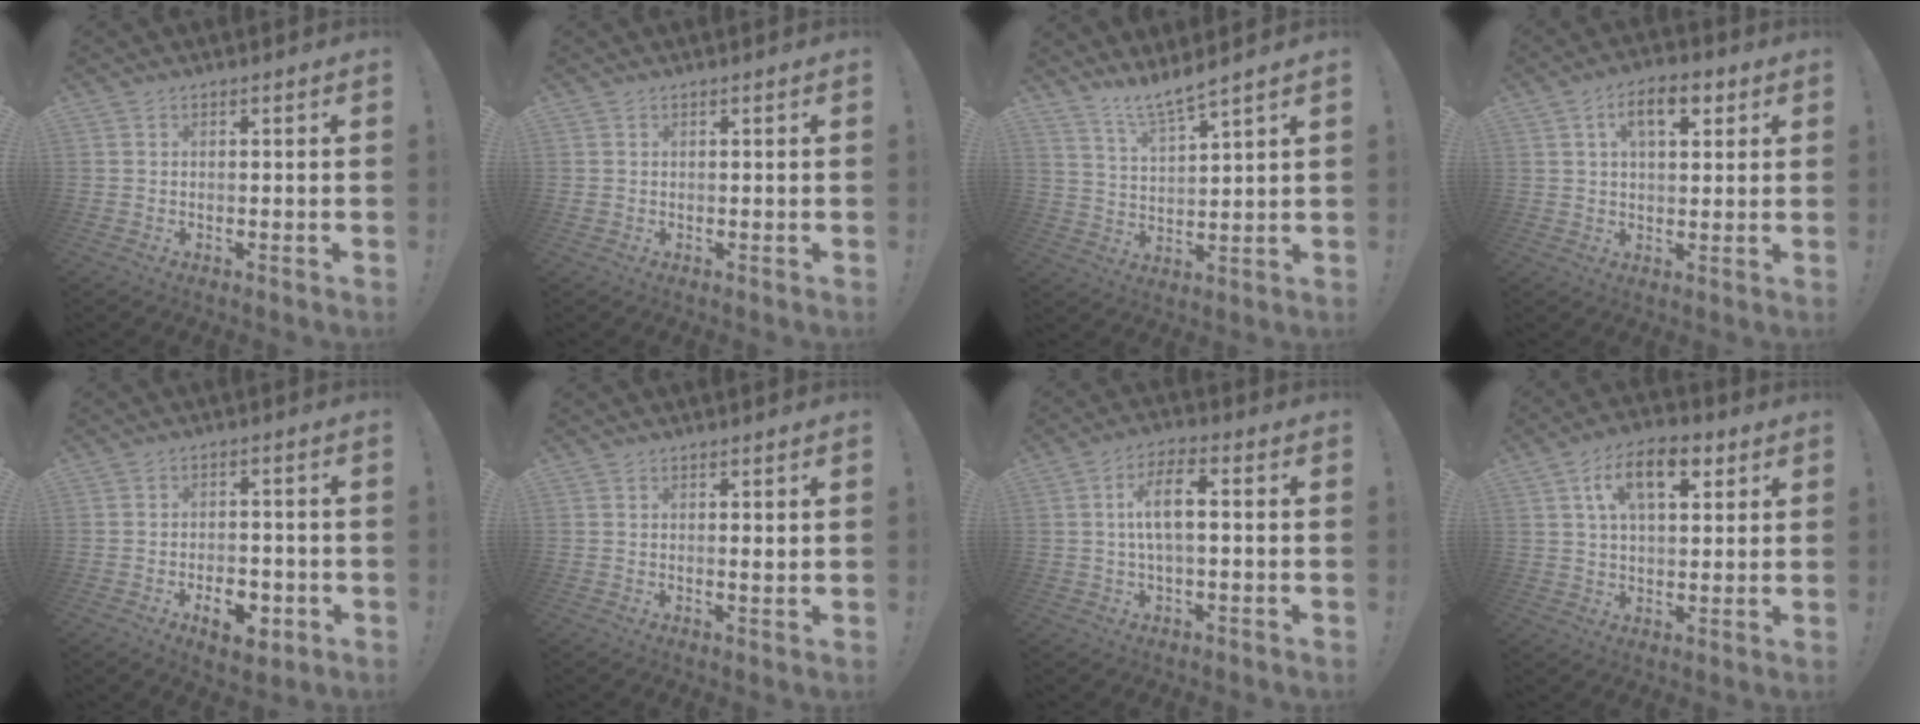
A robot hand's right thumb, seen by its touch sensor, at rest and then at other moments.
{"total": 0.5, "force": [-0.1, 0.5, 0.1], "torque": [-0.010, 0.006, 0.000]}
{"total": 6.9, "force": [6.3, -0.1, 2.8], "torque": [-0.061, -0.041, 0.114]}
{"total": 9.4, "force": [3.8, 4.8, 7.2], "torque": [-0.099, 0.000, 0.062]}
{"total": 8.4, "force": [-3.9, 4.8, 5.7], "torque": [-0.062, 0.016, -0.063]}
{"total": 1.0, "force": [0.6, 0.1, 0.8], "torque": [-0.004, -0.006, 0.006]}
{"total": 8.8, "force": [0.5, 3.1, 8.2], "torque": [-0.154, 0.006, 0.006]}
{"total": 13.4, "force": [5.4, 7.0, 10.1], "torque": [-0.151, 0.000, 0.092]}